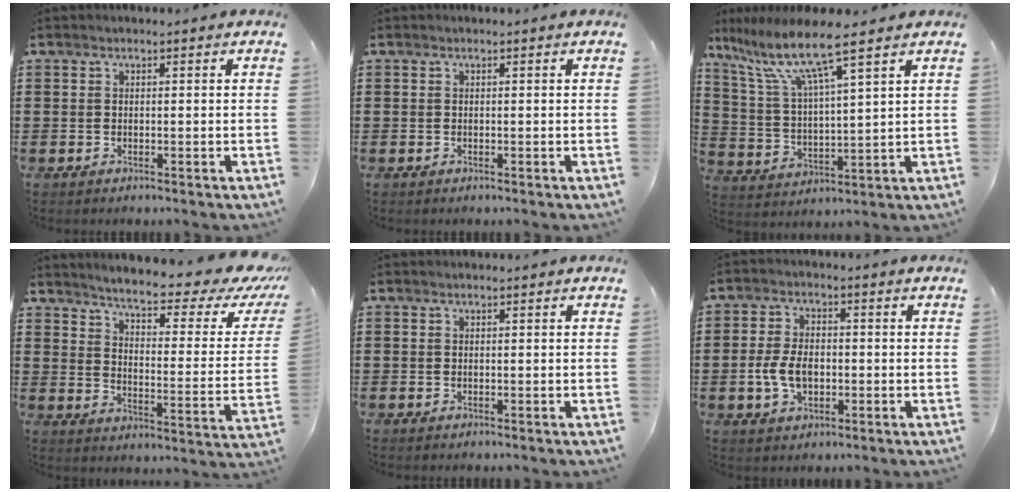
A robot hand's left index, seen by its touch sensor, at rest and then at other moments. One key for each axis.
{"total": 0.0}
{"total": 10.0, "fx": 7.4, "fy": 0.5, "fz": 6.8, "tx": -0.157, "ty": -0.034, "tz": 0.120}
{"total": 6.2, "fx": 5.1, "fy": 0.1, "fz": 3.5, "tx": -0.083, "ty": -0.042, "tz": 0.080}
{"total": 0.0}
{"total": 5.9, "fx": -1.0, "fy": 3.6, "fz": 4.6, "tx": -0.104, "ty": 0.001, "tz": -0.022}